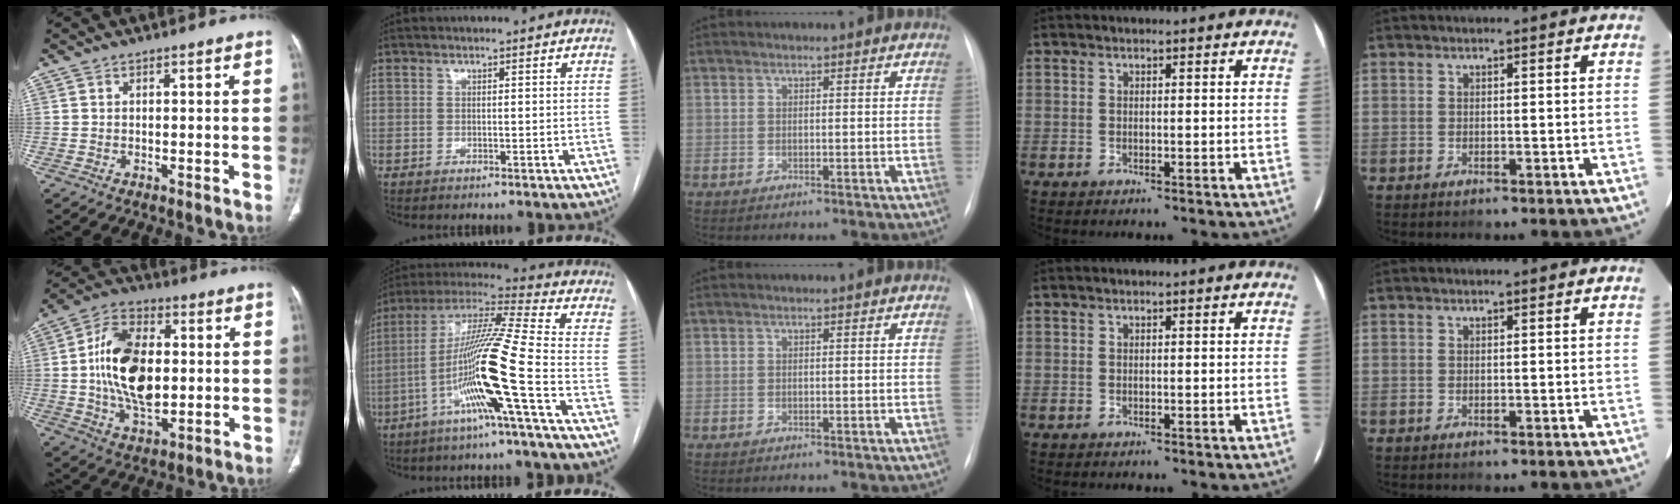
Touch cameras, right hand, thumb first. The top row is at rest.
{"thumb": {"total": 16.8, "force": [0.6, 9.8, 13.6], "torque": [-0.232, 0.009, 0.010]}, "index": {"total": 16.1, "force": [-5.5, -1.9, 15.0], "torque": [-0.291, -0.003, -0.113]}}